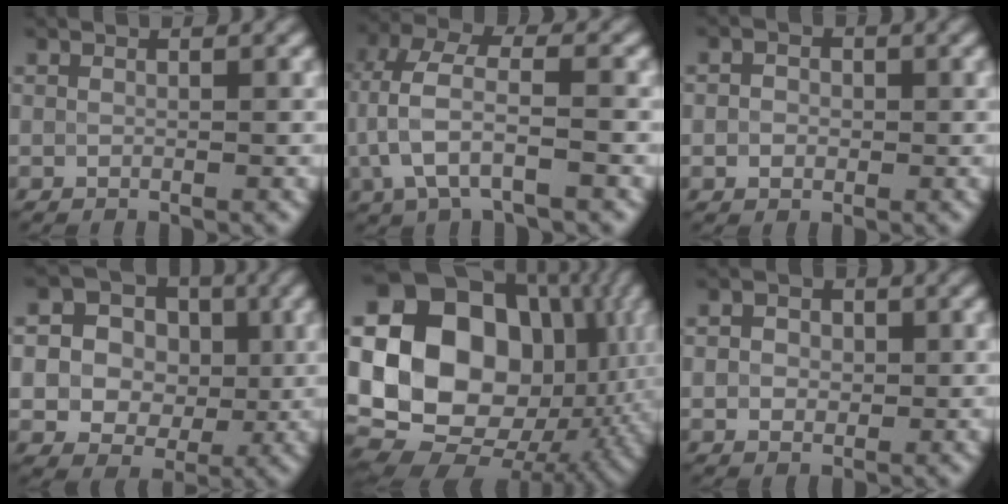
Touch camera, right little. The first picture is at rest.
{"total": 5.9, "force": [-0.9, 2.7, 5.2], "torque": [-0.103, 0.016, -0.020]}
{"total": 1.3, "force": [-0.2, 1.2, 0.5], "torque": [-0.005, 0.001, -0.007]}
{"total": 8.1, "force": [0.1, 7.1, 3.8], "torque": [-0.053, 0.008, -0.012]}
{"total": 19.5, "force": [1.6, 15.3, 12.0], "torque": [-0.216, 0.007, 0.050]}
{"total": 2.2, "force": [0.3, 1.9, 1.1], "torque": [-0.011, 0.000, 0.000]}